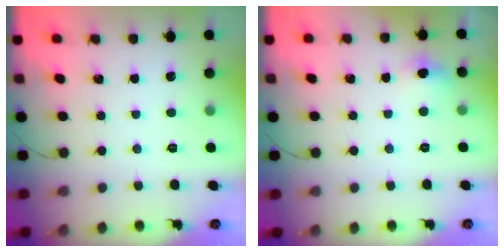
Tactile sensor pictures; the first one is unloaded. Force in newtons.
{"total": 10.5, "press": 5.0, "slide": 9.3}